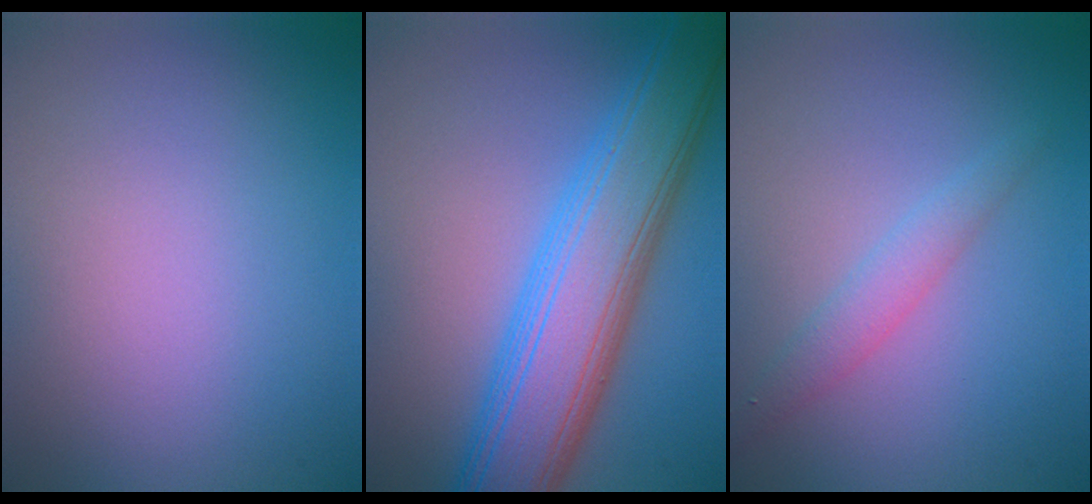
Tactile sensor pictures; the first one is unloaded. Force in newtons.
{"total": 9.5, "press": 9.5, "slide": 0.2}
{"total": 1.9, "press": 1.9, "slide": 0.1}